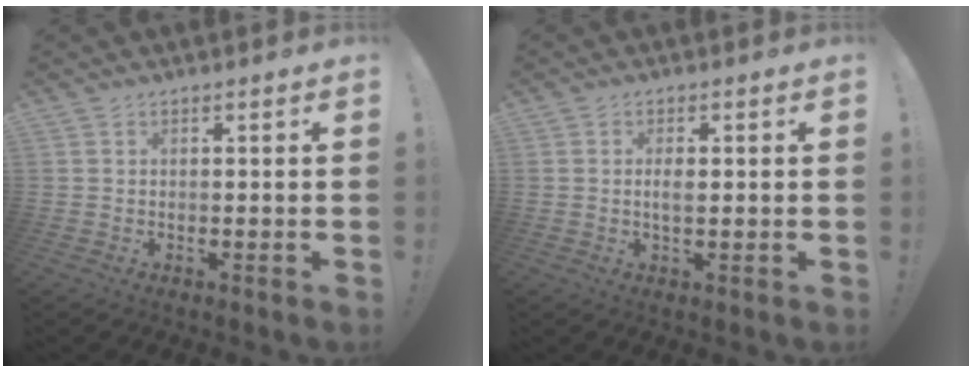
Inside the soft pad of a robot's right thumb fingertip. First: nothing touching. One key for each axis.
{"total": 2.6, "fx": 0.0, "fy": 1.1, "fz": 2.4, "tx": -0.035, "ty": -0.001, "tz": -0.005}